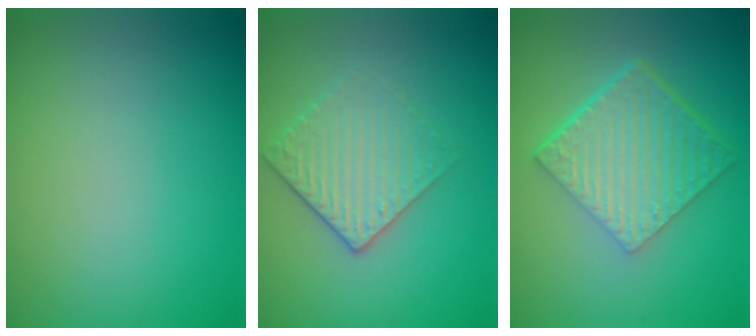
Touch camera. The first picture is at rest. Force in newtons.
{"total": 2.9, "press": 2.6, "slide": 1.2}
{"total": 6.4, "press": 4.3, "slide": 4.8}